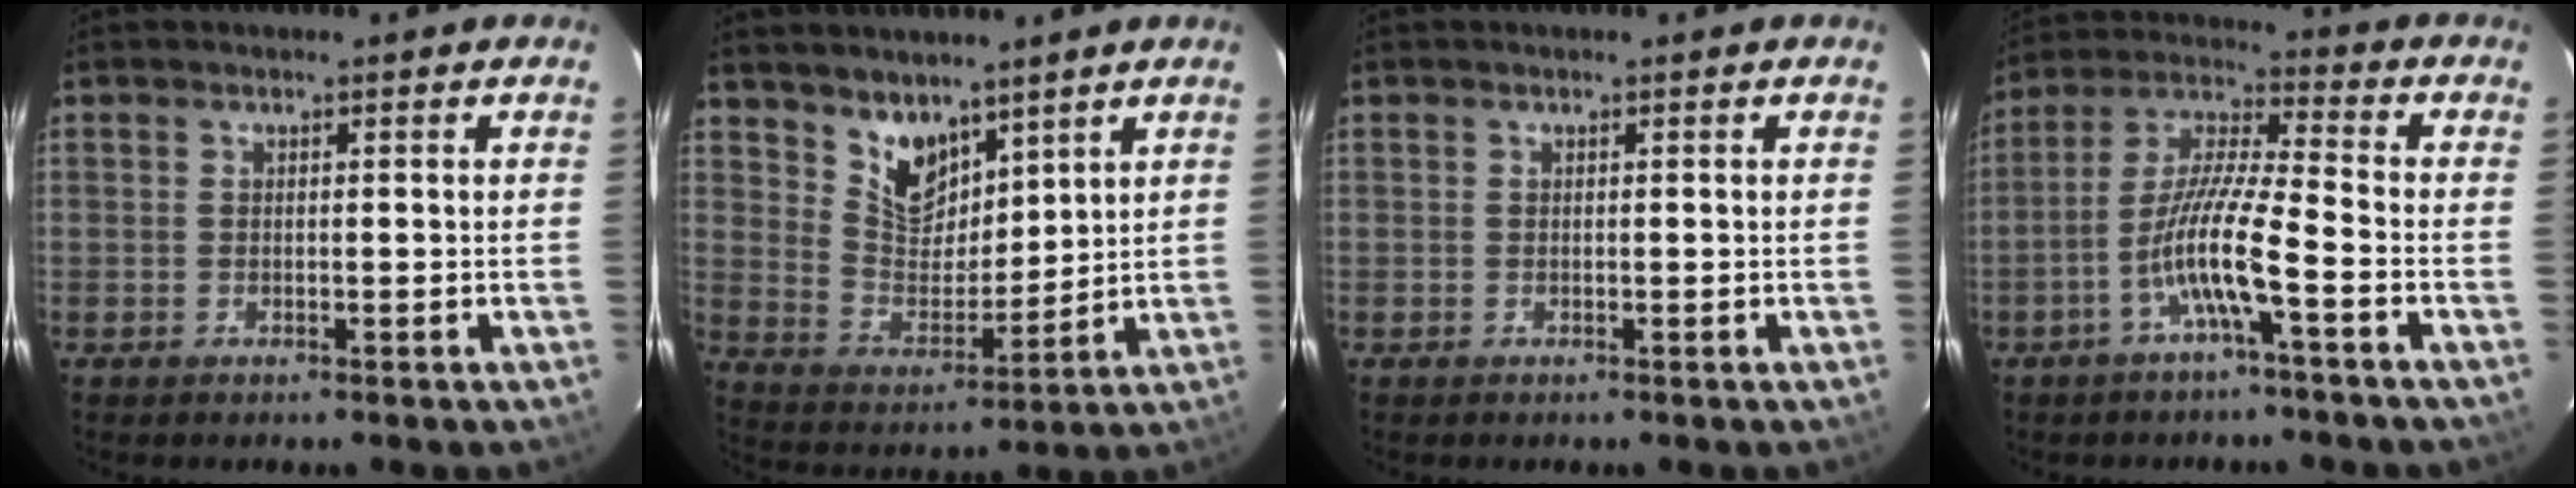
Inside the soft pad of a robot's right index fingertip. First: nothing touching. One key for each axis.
{"total": 9.2, "fx": 6.6, "fy": 5.0, "fz": 4.0, "tx": -0.069, "ty": 0.000, "tz": 0.136}
{"total": 0.0}
{"total": 10.2, "fx": -4.6, "fy": 0.1, "fz": 9.1, "tx": -0.192, "ty": 0.005, "tz": -0.094}